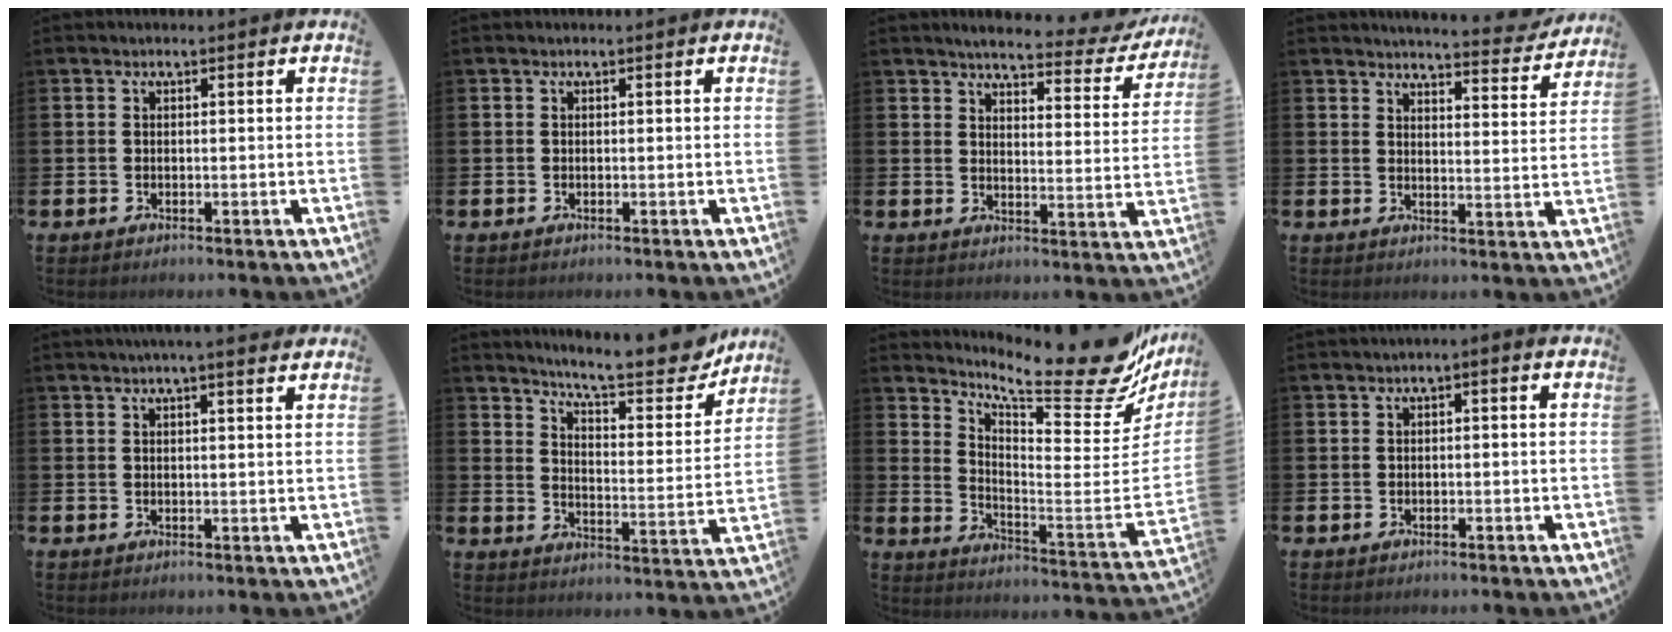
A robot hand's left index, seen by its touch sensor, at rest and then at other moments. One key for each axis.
{"total": 0.0}
{"total": 4.1, "fx": 3.7, "fy": 0.9, "fz": 1.6, "tx": -0.038, "ty": -0.027, "tz": 0.054}
{"total": 4.5, "fx": 4.4, "fy": 0.2, "fz": 0.8, "tx": -0.011, "ty": -0.036, "tz": 0.070}
{"total": 2.6, "fx": 2.4, "fy": -0.2, "fz": 1.1, "tx": -0.017, "ty": -0.009, "tz": 0.042}
{"total": 9.4, "fx": 8.7, "fy": 1.3, "fz": 3.4, "tx": -0.072, "ty": -0.065, "tz": 0.147}
{"total": 14.2, "fx": 11.4, "fy": 3.2, "fz": 7.8, "tx": -0.114, "ty": -0.104, "tz": 0.182}
{"total": 0.7, "fx": -0.3, "fy": 0.1, "fz": 0.6, "tx": -0.016, "ty": 0.002, "tz": -0.005}